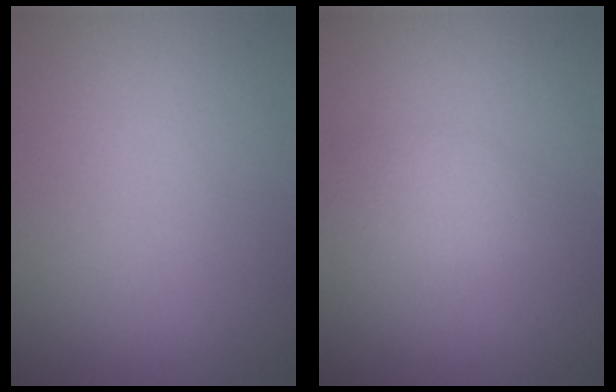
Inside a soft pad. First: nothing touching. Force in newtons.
{"total": 1.7, "press": 1.7, "slide": 0.0}